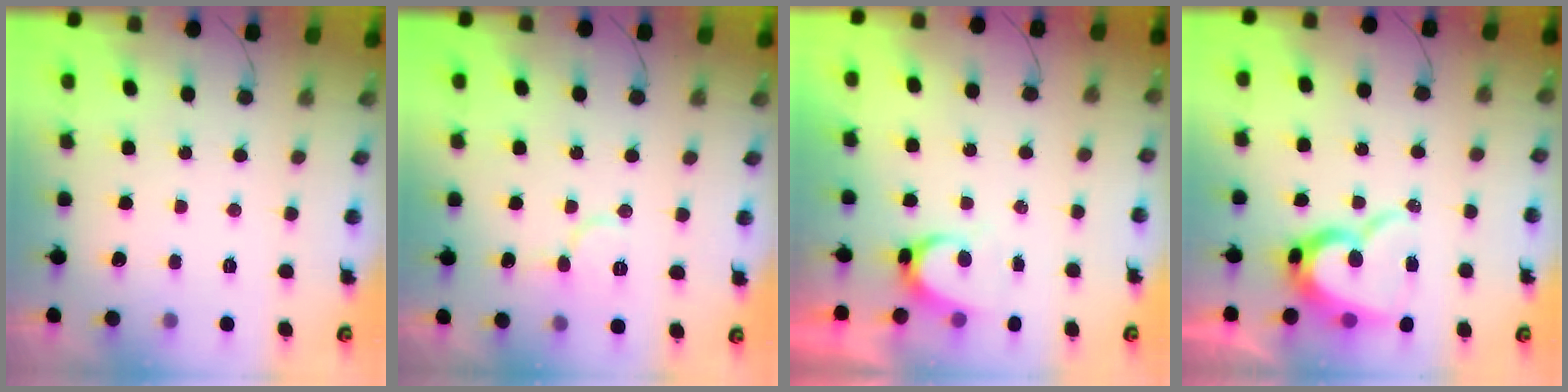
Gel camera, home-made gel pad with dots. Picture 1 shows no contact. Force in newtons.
{"total": 8.3, "press": 8.2, "slide": 0.7}
{"total": 4.2, "press": 4.2, "slide": 0.3}
{"total": 14.1, "press": 14.0, "slide": 1.5}